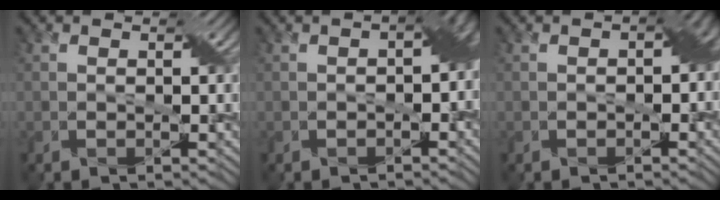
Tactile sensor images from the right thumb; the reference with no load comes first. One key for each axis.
{"total": 5.0, "fx": -0.7, "fy": 3.0, "fz": 3.9, "tx": -0.045, "ty": -0.003, "tz": -0.010}
{"total": 3.0, "fx": -0.4, "fy": 1.9, "fz": 2.2, "tx": -0.025, "ty": -0.004, "tz": -0.009}